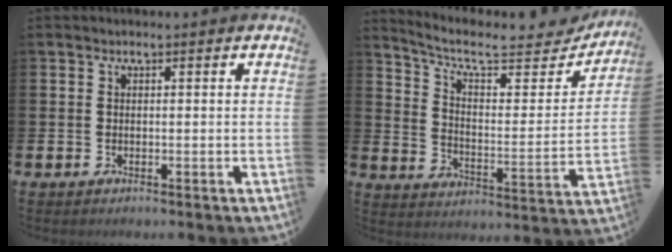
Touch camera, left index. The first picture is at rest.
{"total": 7.6, "force": [6.5, 2.2, 3.4], "torque": [-0.085, -0.052, 0.104]}